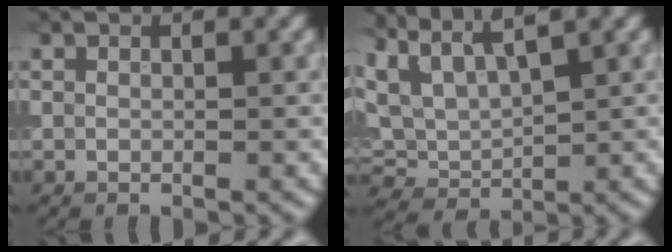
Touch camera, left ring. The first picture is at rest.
{"total": 4.7, "force": [3.1, 1.7, 3.0], "torque": [-0.080, 0.006, 0.057]}